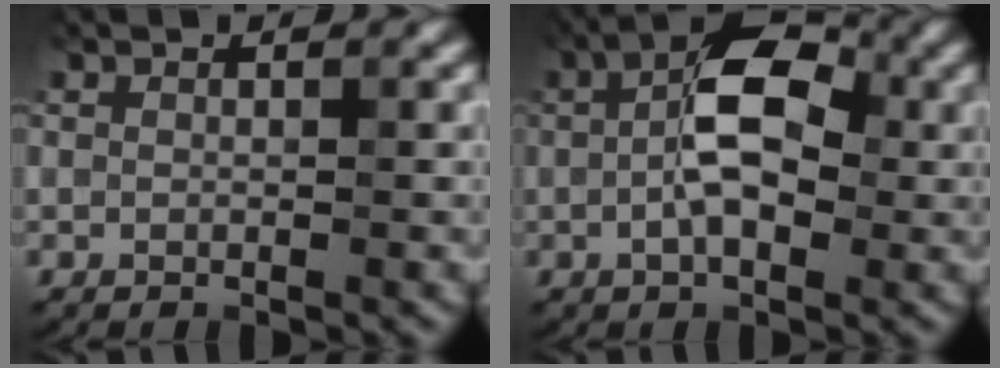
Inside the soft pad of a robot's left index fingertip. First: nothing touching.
{"total": 6.9, "force": [0.0, 3.5, 6.0], "torque": [-0.108, 0.011, -0.011]}